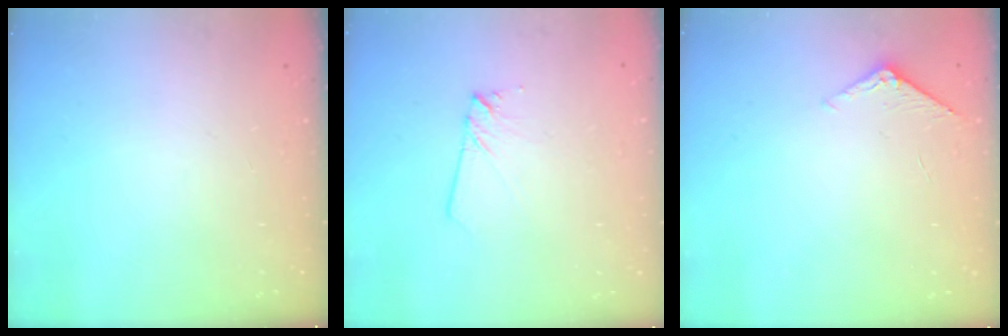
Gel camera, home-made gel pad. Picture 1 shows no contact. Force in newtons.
{"total": 3.5, "press": 3.5, "slide": 0.4}
{"total": 5.0, "press": 4.9, "slide": 0.5}